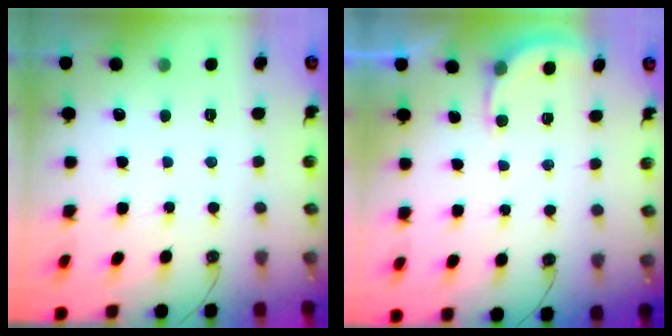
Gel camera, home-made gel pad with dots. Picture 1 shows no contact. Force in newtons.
{"total": 2.7, "press": 2.7, "slide": 0.2}